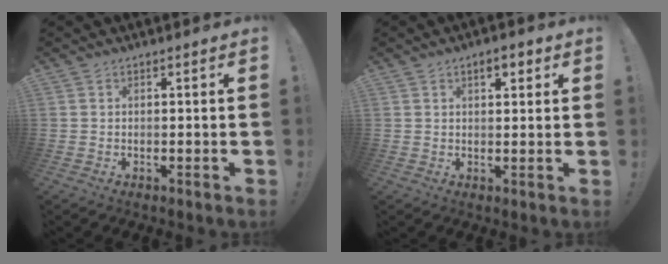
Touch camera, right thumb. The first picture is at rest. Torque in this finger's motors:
{"motor_torque": [0.12, 1.50, 0.59, 0.14, 0.05]}